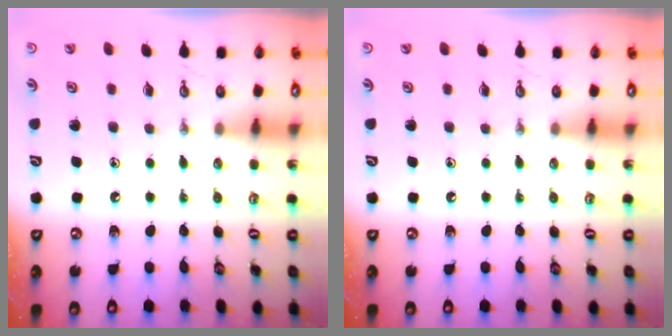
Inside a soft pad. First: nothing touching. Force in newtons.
{"total": 0.0}